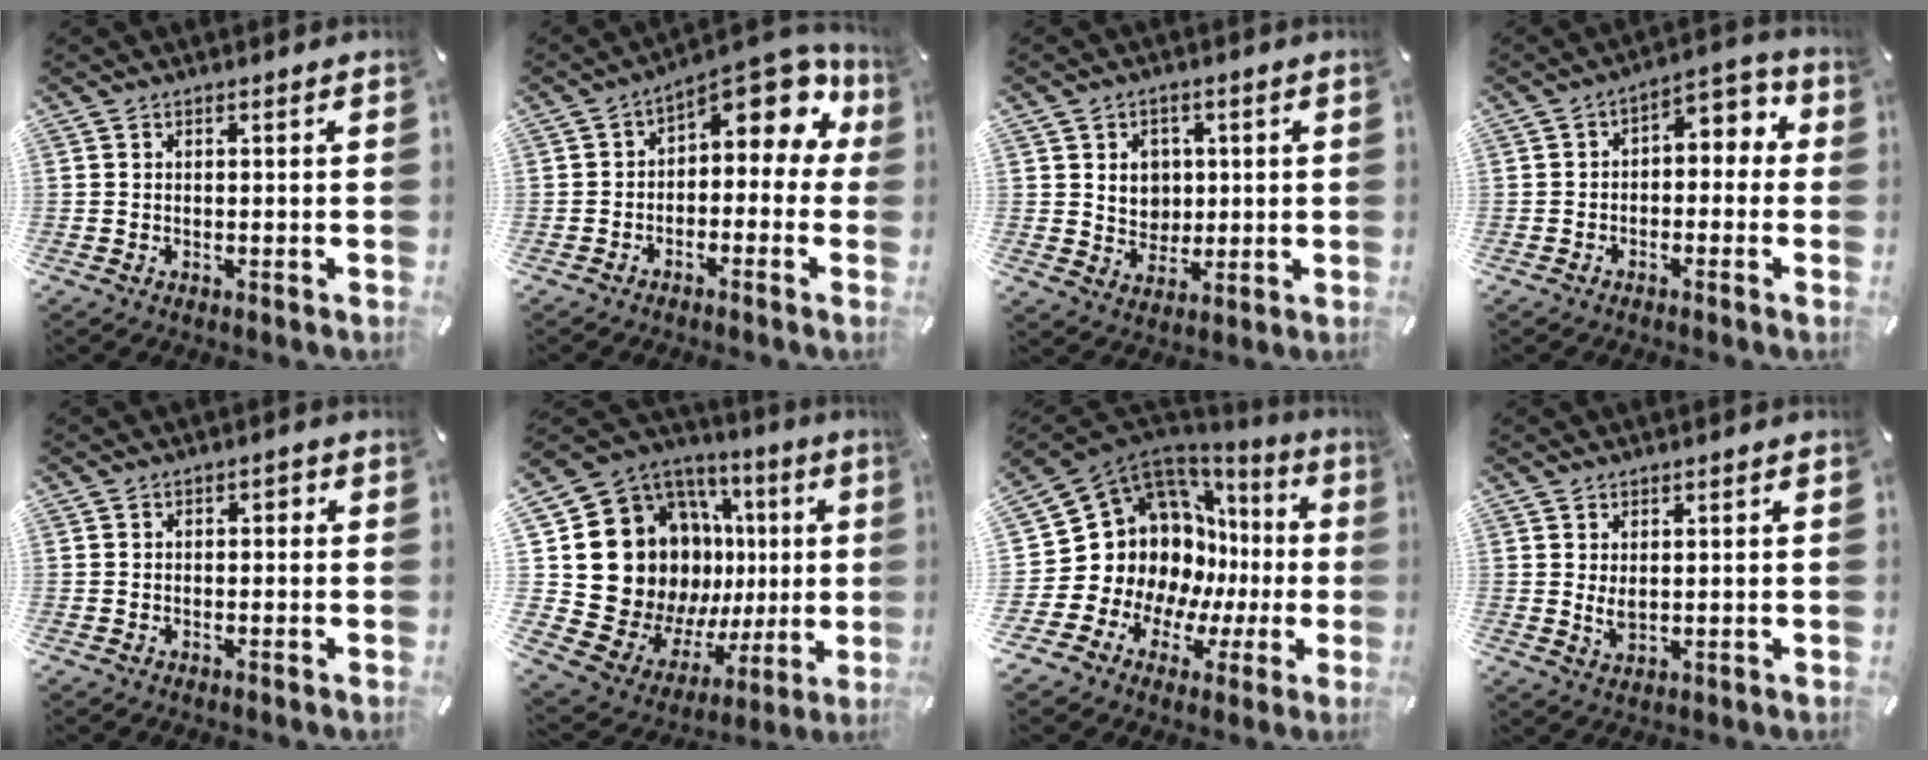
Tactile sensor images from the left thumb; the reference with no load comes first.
{"total": 10.6, "force": [4.9, 5.5, 7.7], "torque": [-0.098, -0.044, 0.082]}
{"total": 6.4, "force": [1.2, 6.1, 1.5], "torque": [-0.019, -0.002, 0.021]}
{"total": 4.9, "force": [-0.5, 3.6, 3.3], "torque": [-0.041, 0.001, -0.019]}
{"total": 1.4, "force": [-0.7, 0.9, 0.7], "torque": [-0.015, 0.007, -0.017]}
{"total": 24.5, "force": [4.1, 18.3, 15.9], "torque": [-0.247, -0.065, 0.127]}
{"total": 17.1, "force": [3.6, 14.6, 8.1], "torque": [-0.141, -0.075, 0.103]}
{"total": 2.8, "force": [0.8, 1.6, 2.2], "torque": [-0.059, -0.004, 0.010]}